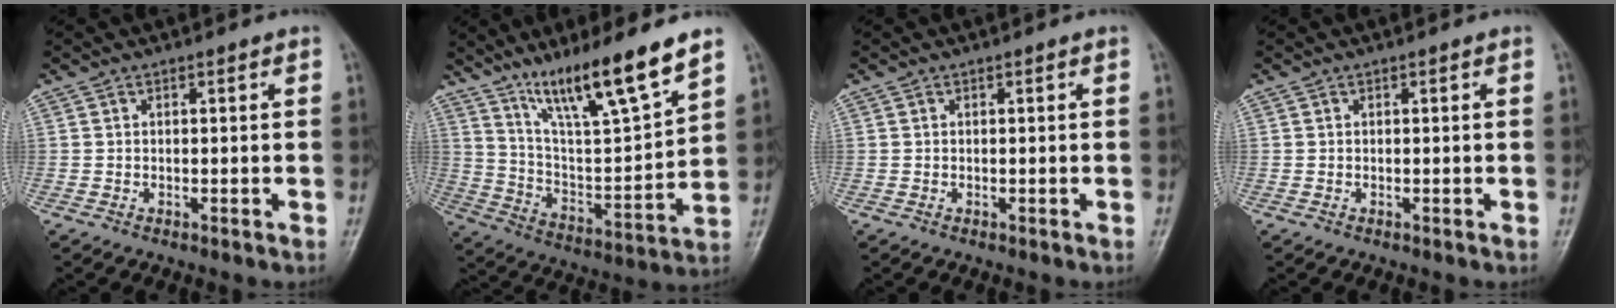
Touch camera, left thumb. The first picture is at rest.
{"total": 17.7, "force": [12.4, 2.2, 12.4], "torque": [-0.193, -0.068, 0.227]}
{"total": 0.0}
{"total": 0.0}